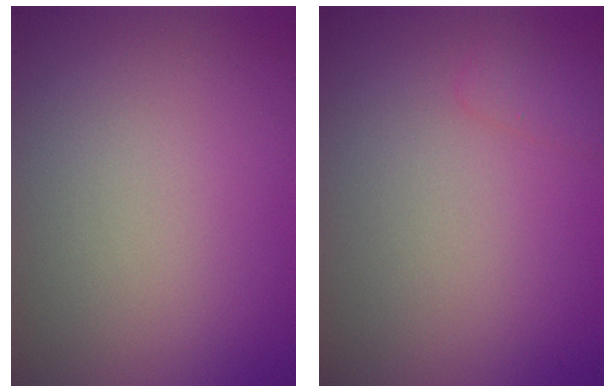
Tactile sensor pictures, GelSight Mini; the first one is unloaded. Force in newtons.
{"total": 1.0, "press": 1.0, "slide": 0.1}